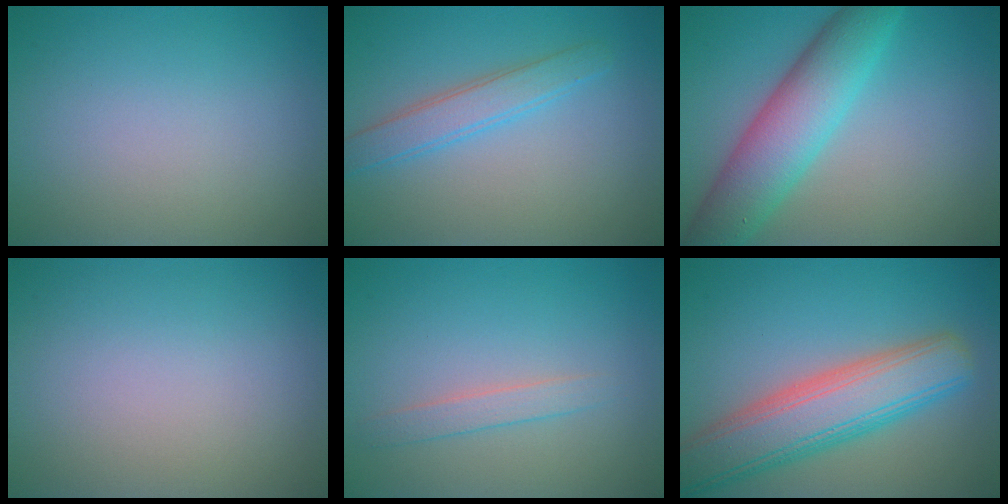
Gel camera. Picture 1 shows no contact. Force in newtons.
{"total": 2.9, "press": 2.9, "slide": 0.1}
{"total": 7.4, "press": 7.4, "slide": 0.3}
{"total": 0.0}
{"total": 1.5, "press": 1.5, "slide": 0.0}
{"total": 8.0, "press": 8.0, "slide": 0.4}